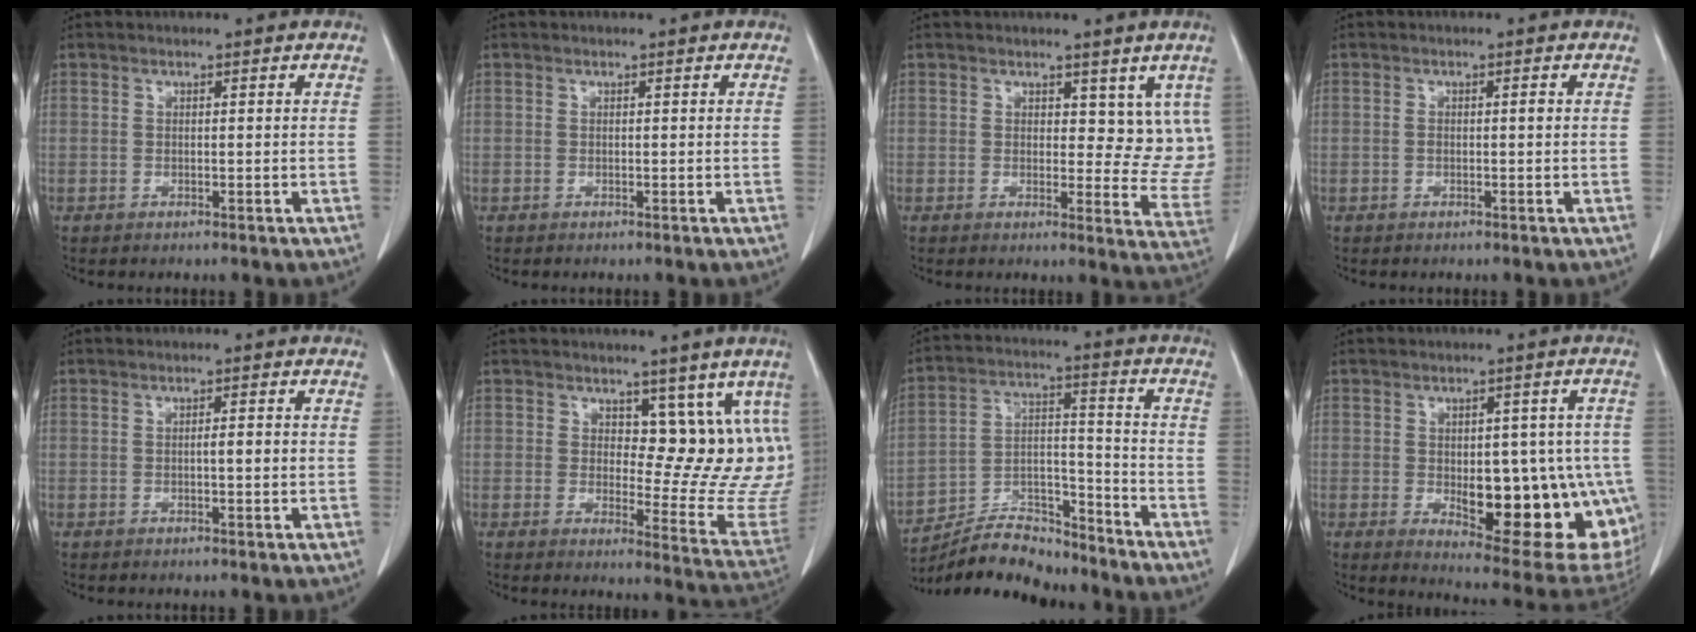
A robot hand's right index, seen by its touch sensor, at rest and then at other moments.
{"total": 0.0}
{"total": 7.1, "force": [3.8, 4.2, 4.2], "torque": [-0.023, -0.020, 0.043]}
{"total": 1.1, "force": [0.0, 0.3, 1.0], "torque": [-0.021, 0.002, 0.002]}
{"total": 1.7, "force": [-0.2, 0.2, 1.7], "torque": [-0.027, 0.002, -0.003]}
{"total": 10.8, "force": [5.7, 5.2, 7.5], "torque": [-0.071, -0.020, 0.072]}
{"total": 12.0, "force": [-11.4, 3.1, 2.3], "torque": [-0.033, 0.034, -0.203]}
{"total": 19.1, "force": [-4.3, 7.7, 17.0], "torque": [-0.147, 0.007, -0.029]}